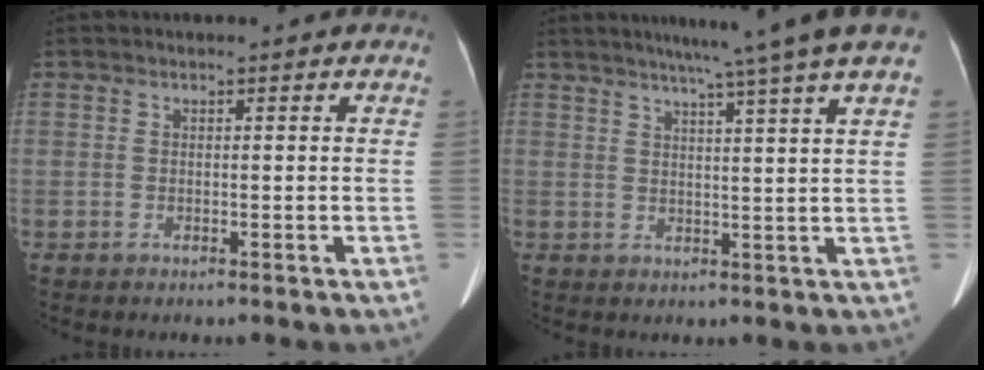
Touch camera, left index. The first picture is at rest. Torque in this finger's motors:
{"motor_torque": [0.62, -1.52, 0.07, -0.01]}